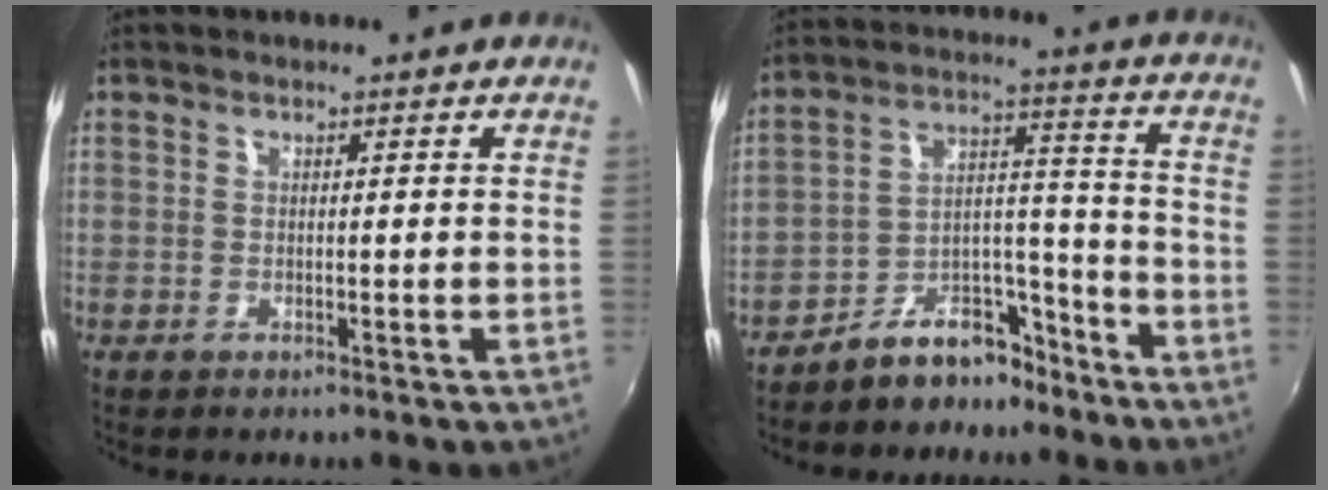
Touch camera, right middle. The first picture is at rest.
{"total": 9.7, "force": [-8.2, 4.1, 3.2], "torque": [-0.039, 0.051, -0.124]}